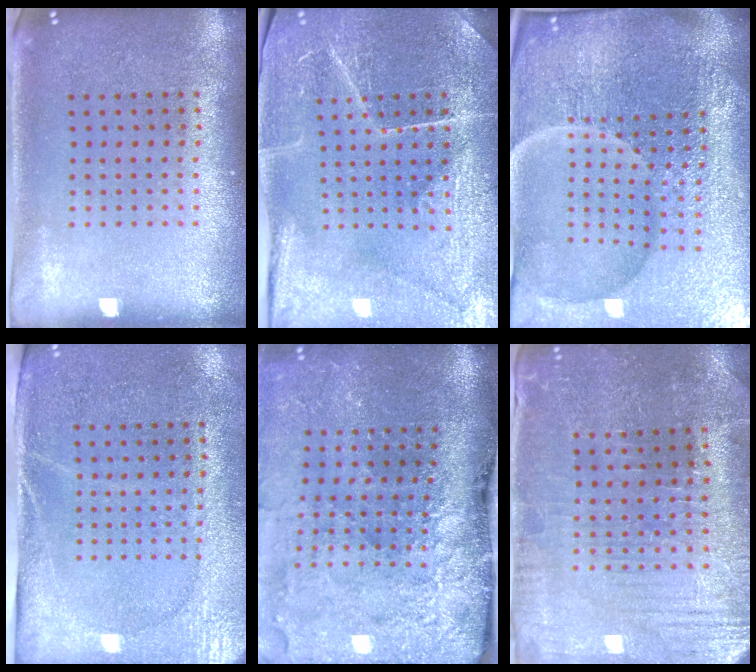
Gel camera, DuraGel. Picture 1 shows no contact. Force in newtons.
{"total": 4.0, "press": 3.9, "slide": 1.1}
{"total": 6.8, "press": 6.0, "slide": 3.1}
{"total": 2.7, "press": 2.3, "slide": 1.4}
{"total": 4.9, "press": 3.8, "slide": 3.2}
{"total": 1.3, "press": 1.2, "slide": 0.4}